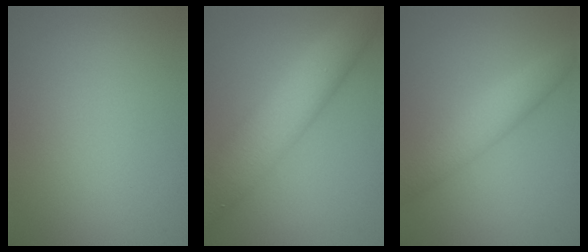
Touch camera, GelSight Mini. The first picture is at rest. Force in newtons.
{"total": 8.1, "press": 8.1, "slide": 0.4}
{"total": 4.2, "press": 4.2, "slide": 0.1}